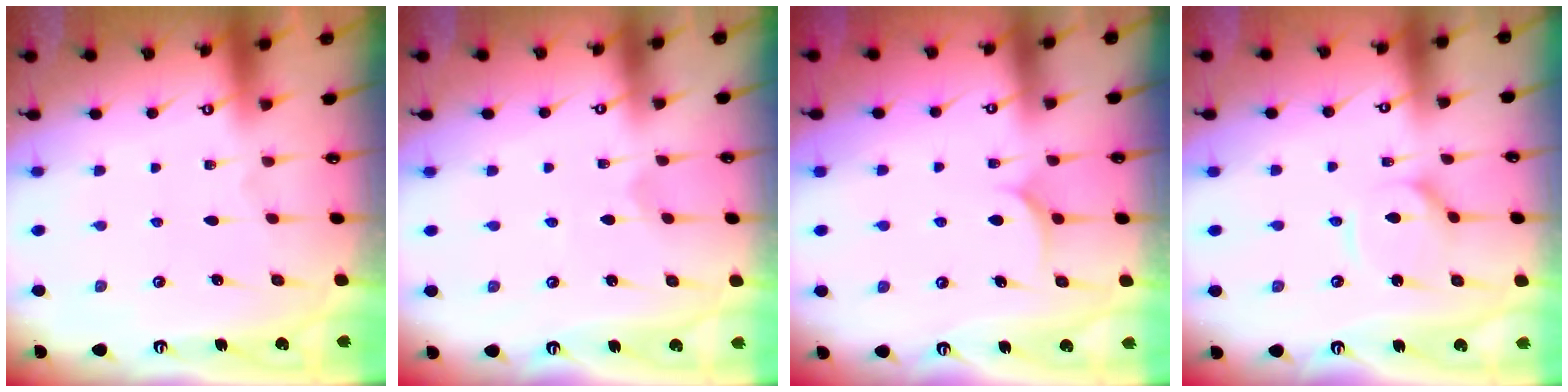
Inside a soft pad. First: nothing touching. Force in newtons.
{"total": 1.2, "press": 1.1, "slide": 0.1}
{"total": 6.2, "press": 6.2, "slide": 0.6}
{"total": 5.1, "press": 5.1, "slide": 0.4}